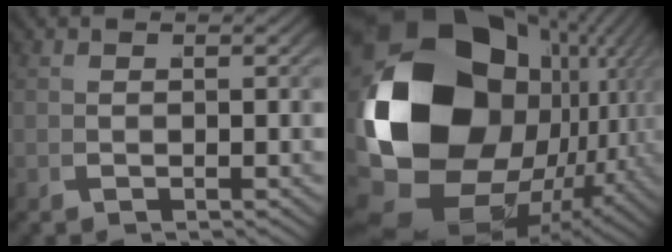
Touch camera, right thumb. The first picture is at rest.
{"total": 28.5, "force": [-0.3, 18.6, 21.6], "torque": [-0.419, -0.059, 0.027]}